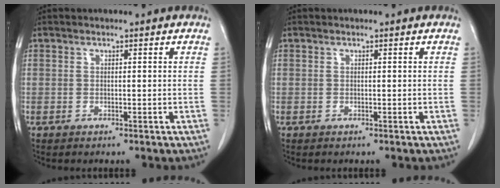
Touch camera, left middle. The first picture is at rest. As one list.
[{"total": 0.0}]